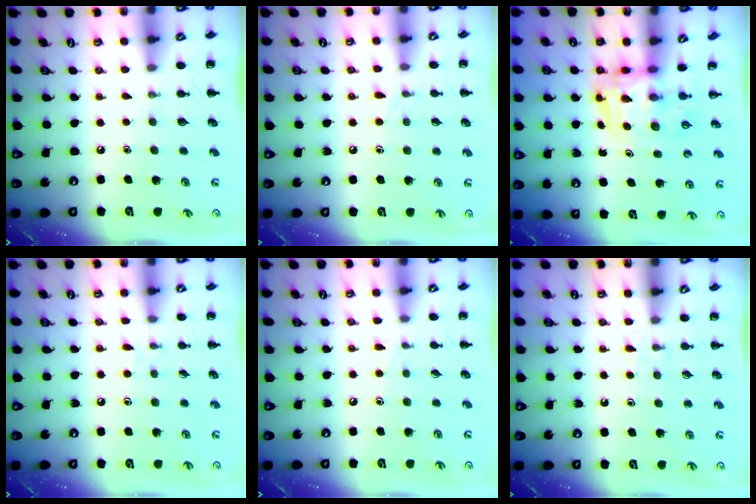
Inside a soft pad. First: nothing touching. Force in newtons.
{"total": 5.3, "press": 5.0, "slide": 1.9}
{"total": 3.7, "press": 3.7, "slide": 0.7}
{"total": 4.9, "press": 4.5, "slide": 1.9}
{"total": 4.8, "press": 4.3, "slide": 2.0}
{"total": 2.9, "press": 2.6, "slide": 1.3}